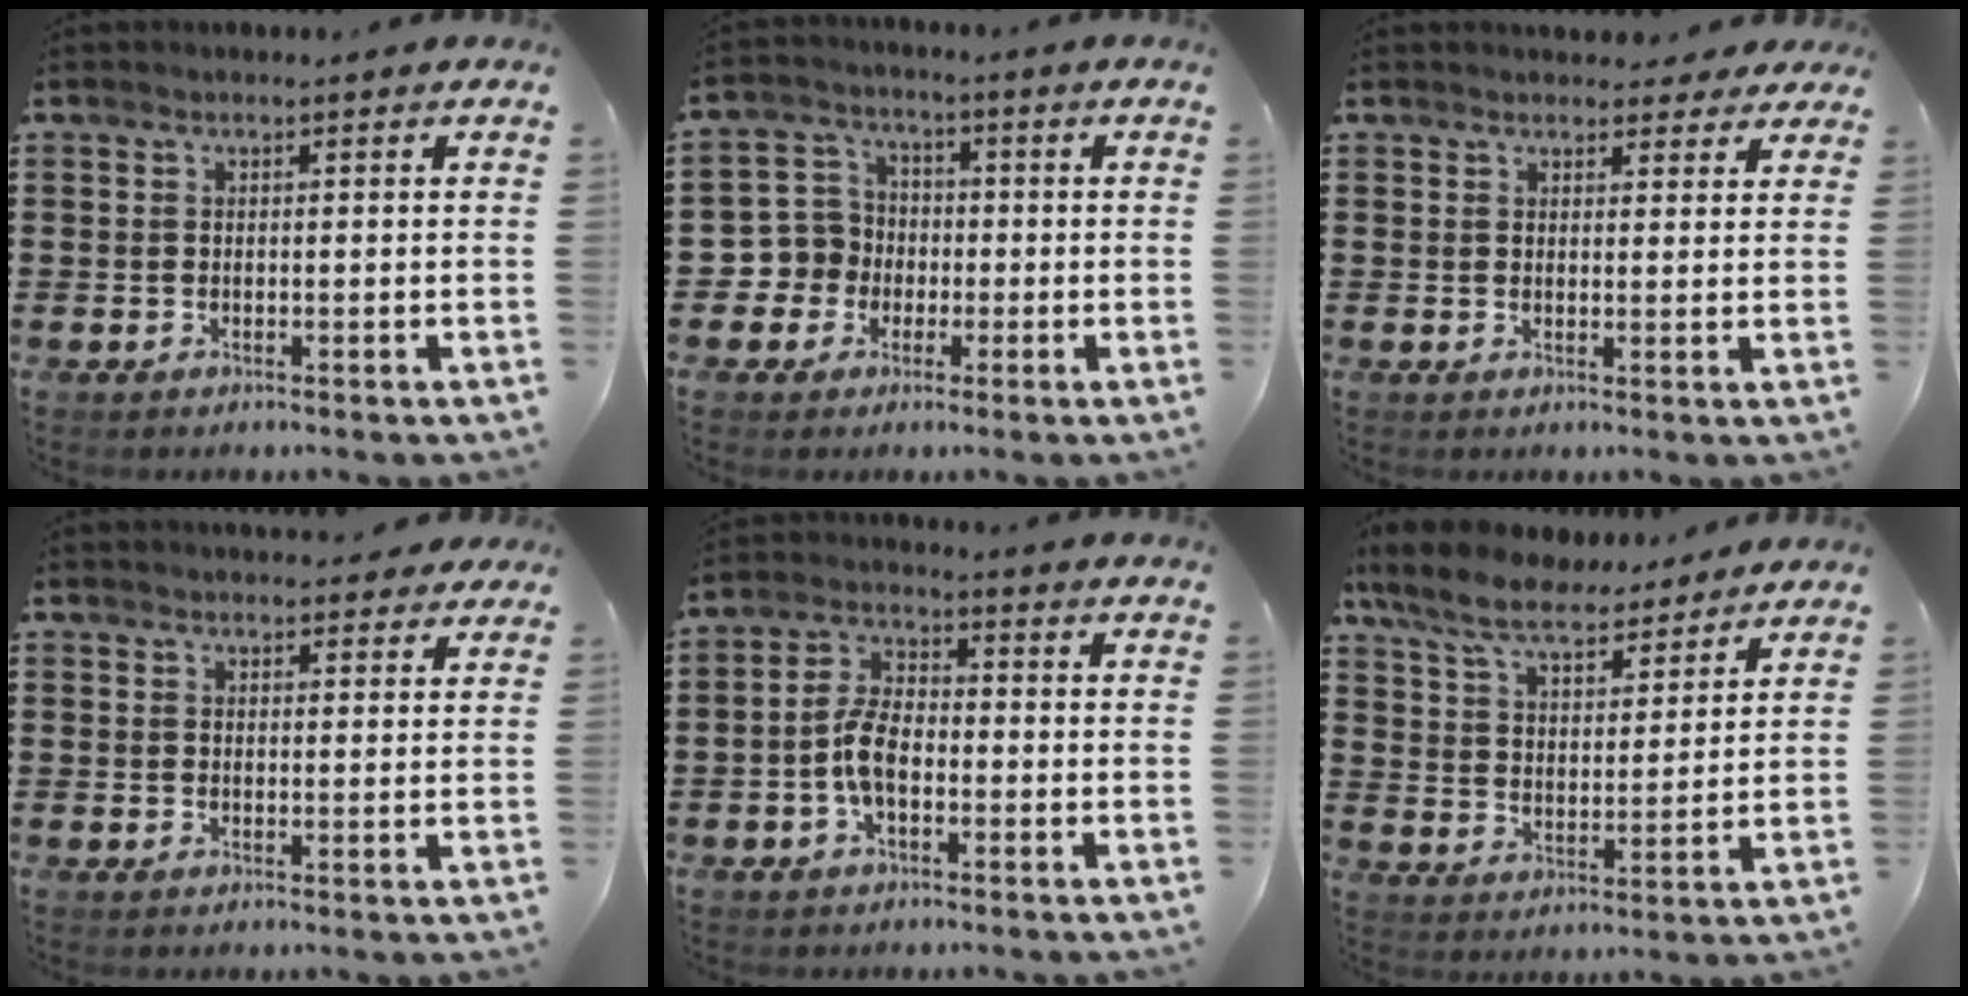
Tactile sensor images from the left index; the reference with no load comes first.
{"total": 5.9, "force": [-1.3, 5.8, 0.4], "torque": [-0.056, 0.003, -0.031]}
{"total": 3.0, "force": [2.6, 1.2, 0.7], "torque": [-0.006, -0.006, 0.045]}
{"total": 2.6, "force": [2.5, 0.7, 0.4], "torque": [-0.007, -0.005, 0.045]}
{"total": 6.3, "force": [-1.7, 3.1, 5.2], "torque": [-0.124, 0.001, -0.040]}
{"total": 8.0, "force": [7.2, 1.6, 3.2], "torque": [-0.090, -0.029, 0.129]}